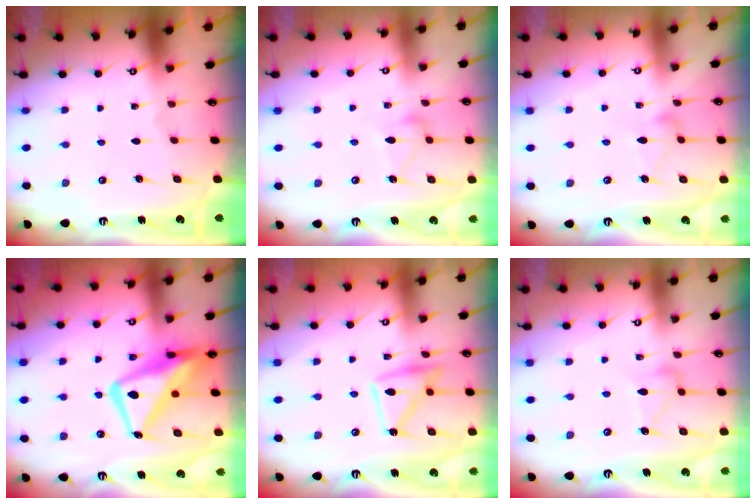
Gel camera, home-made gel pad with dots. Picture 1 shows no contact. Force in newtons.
{"total": 7.8, "press": 7.8, "slide": 0.3}
{"total": 6.5, "press": 6.5, "slide": 0.3}
{"total": 15.5, "press": 15.5, "slide": 1.4}
{"total": 12.6, "press": 12.6, "slide": 1.1}
{"total": 8.7, "press": 8.7, "slide": 0.4}